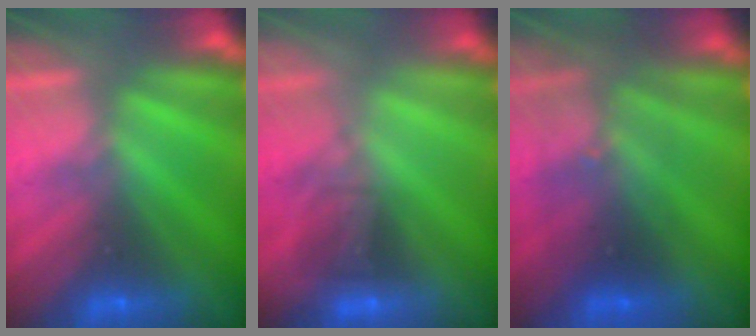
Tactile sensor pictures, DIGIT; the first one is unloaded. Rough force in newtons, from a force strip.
{"total": 1.7}
{"total": 2.9}